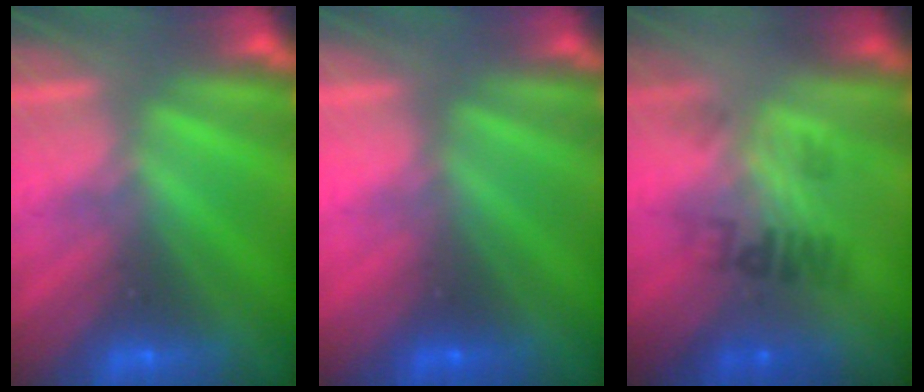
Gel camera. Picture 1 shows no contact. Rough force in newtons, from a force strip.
{"total": 2.9}
{"total": 2.3}